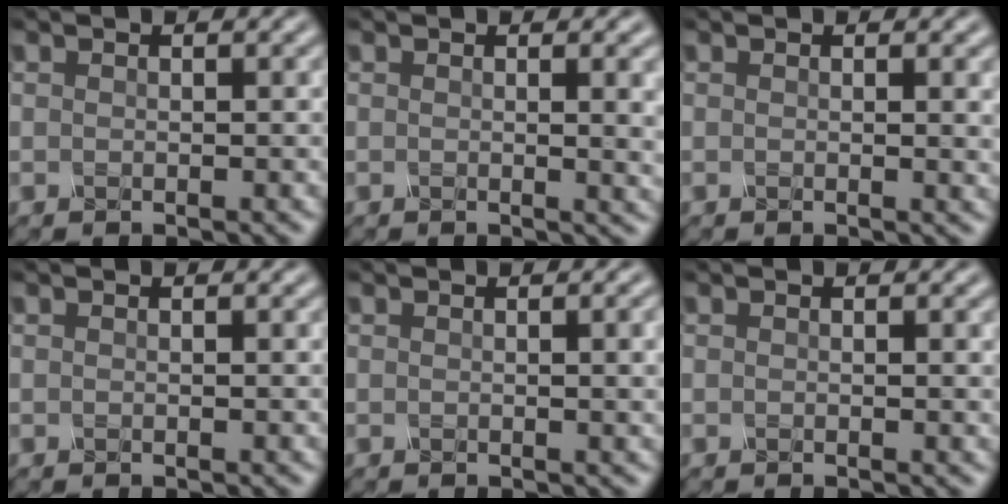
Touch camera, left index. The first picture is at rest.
{"total": 3.6, "force": [0.5, 1.2, 3.4], "torque": [-0.026, 0.003, 0.004]}
{"total": 1.9, "force": [0.3, 0.6, 1.8], "torque": [-0.013, 0.000, 0.000]}
{"total": 0.0}
{"total": 2.4, "force": [0.2, 0.7, 2.3], "torque": [-0.020, 0.004, -0.001]}
{"total": 0.8, "force": [0.0, 0.2, 0.7], "torque": [-0.005, 0.000, -0.003]}